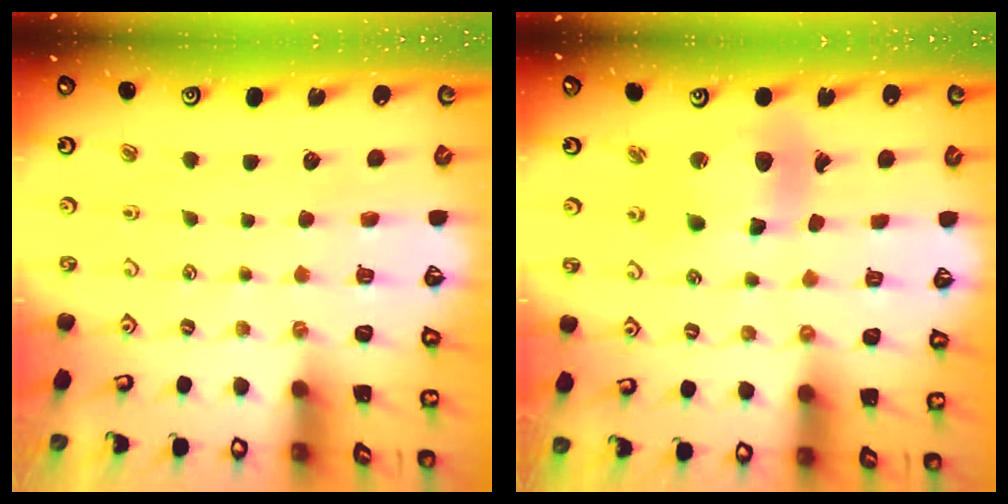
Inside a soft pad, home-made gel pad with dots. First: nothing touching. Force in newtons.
{"total": 11.5, "press": 11.2, "slide": 2.7}